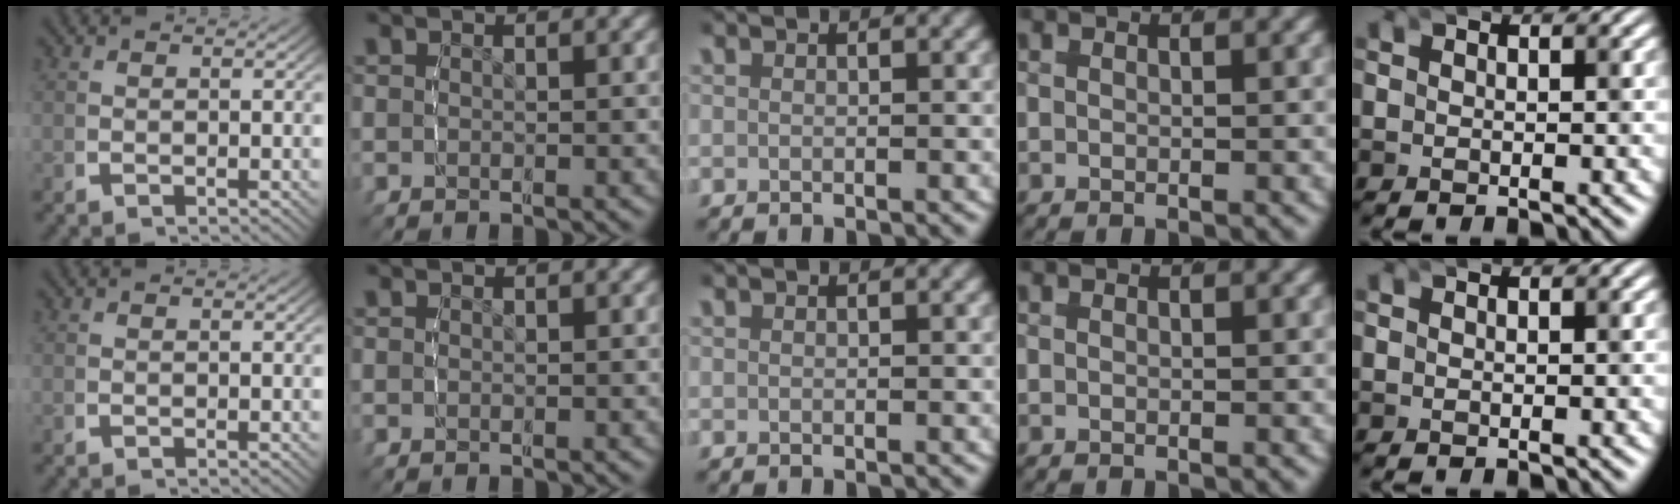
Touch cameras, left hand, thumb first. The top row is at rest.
{}